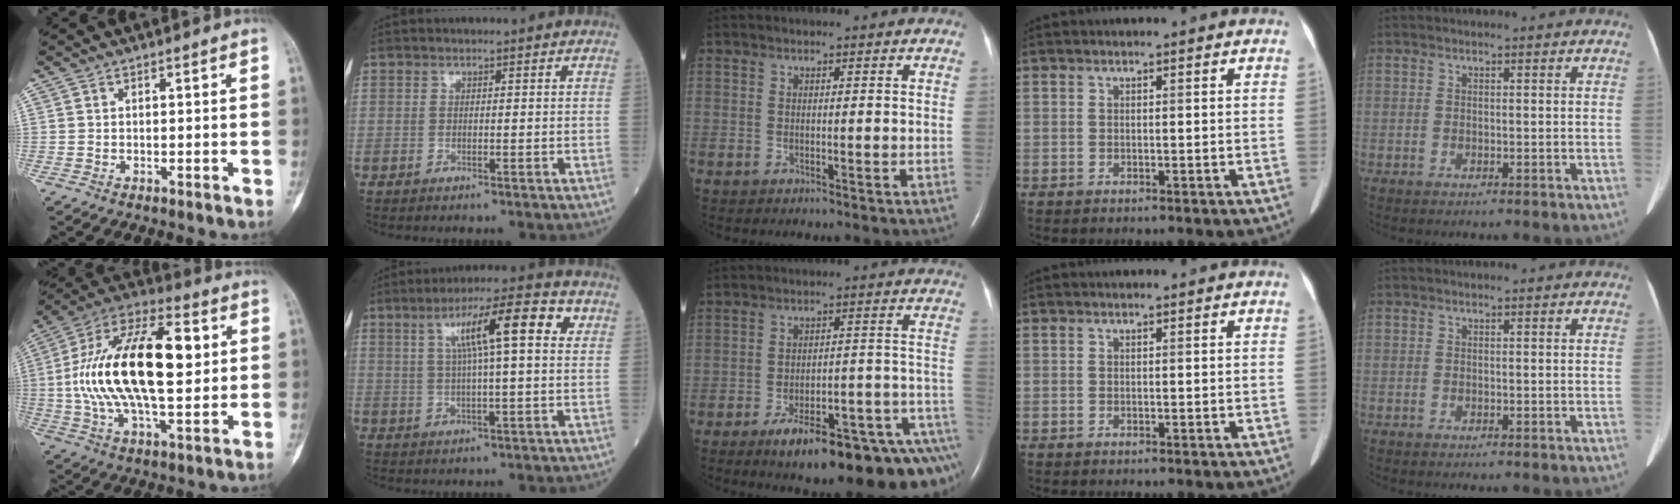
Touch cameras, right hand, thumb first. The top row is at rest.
{"thumb": {"total": 25.0, "force": [2.7, 11.6, 22.0], "torque": [-0.401, 0.014, 0.039]}, "index": {"total": 11.1, "force": [3.6, 1.2, 10.4], "torque": [-0.169, 0.024, 0.054]}, "middle": {"total": 18.4, "force": [-13.3, 3.1, 12.4], "torque": [-0.082, 0.036, -0.186]}}